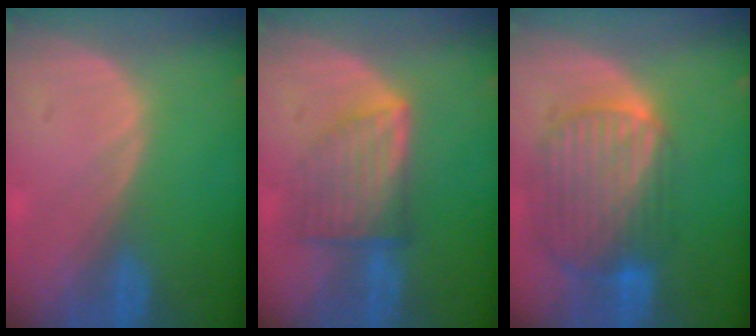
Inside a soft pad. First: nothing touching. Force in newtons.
{"total": 7.3, "press": 6.6, "slide": 3.2}
{"total": 10.3, "press": 8.7, "slide": 5.6}